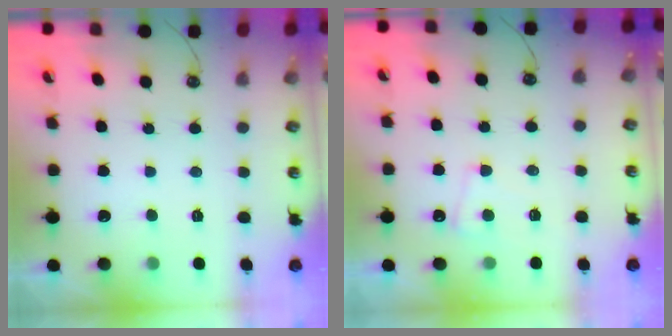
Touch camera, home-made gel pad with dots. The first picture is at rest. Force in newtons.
{"total": 2.3, "press": 2.3, "slide": 0.5}